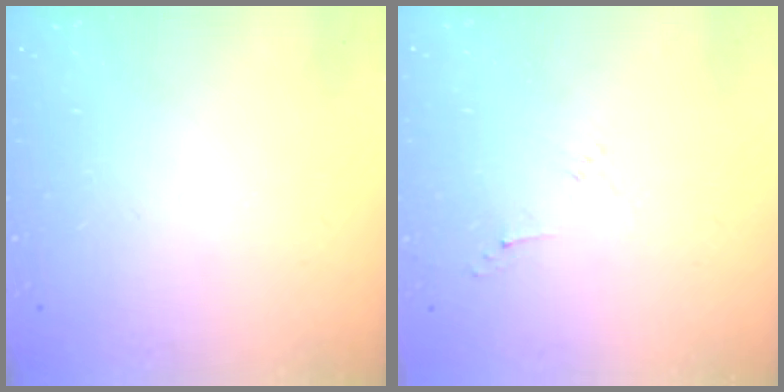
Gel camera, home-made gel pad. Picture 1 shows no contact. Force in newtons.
{"total": 2.8, "press": 2.7, "slide": 0.6}